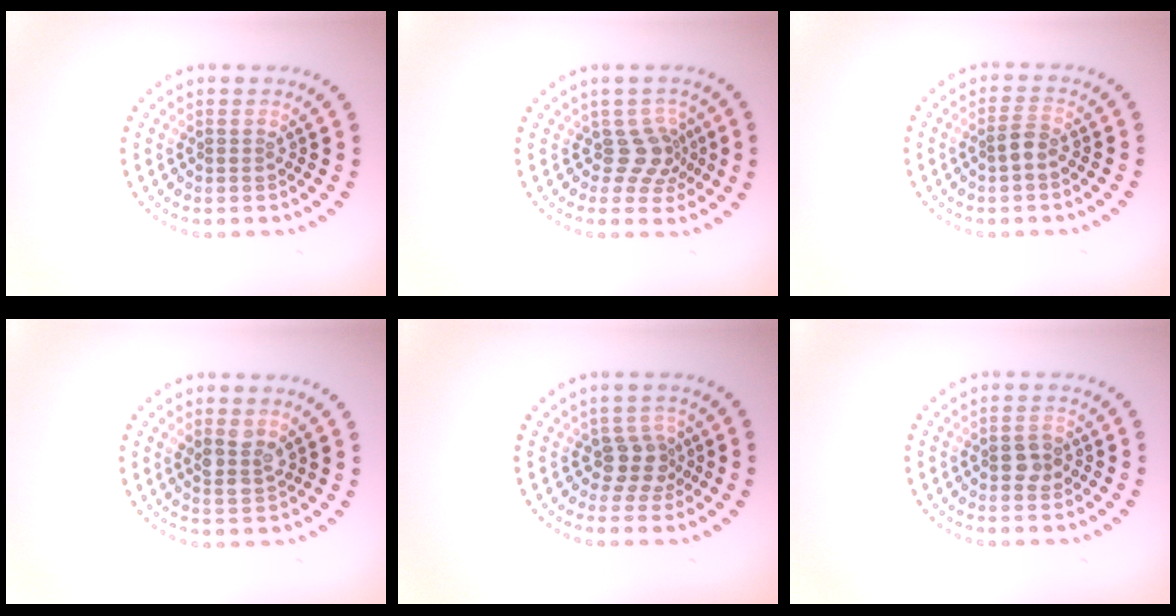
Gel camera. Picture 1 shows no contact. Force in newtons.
{"total": 2.7, "press": 1.9, "slide": 1.9}
{"total": 1.5, "press": 1.4, "slide": 0.5}
{"total": 2.2, "press": 2.0, "slide": 1.0}
{"total": 2.4, "press": 2.0, "slide": 1.4}
{"total": 1.9, "press": 1.8, "slide": 0.3}